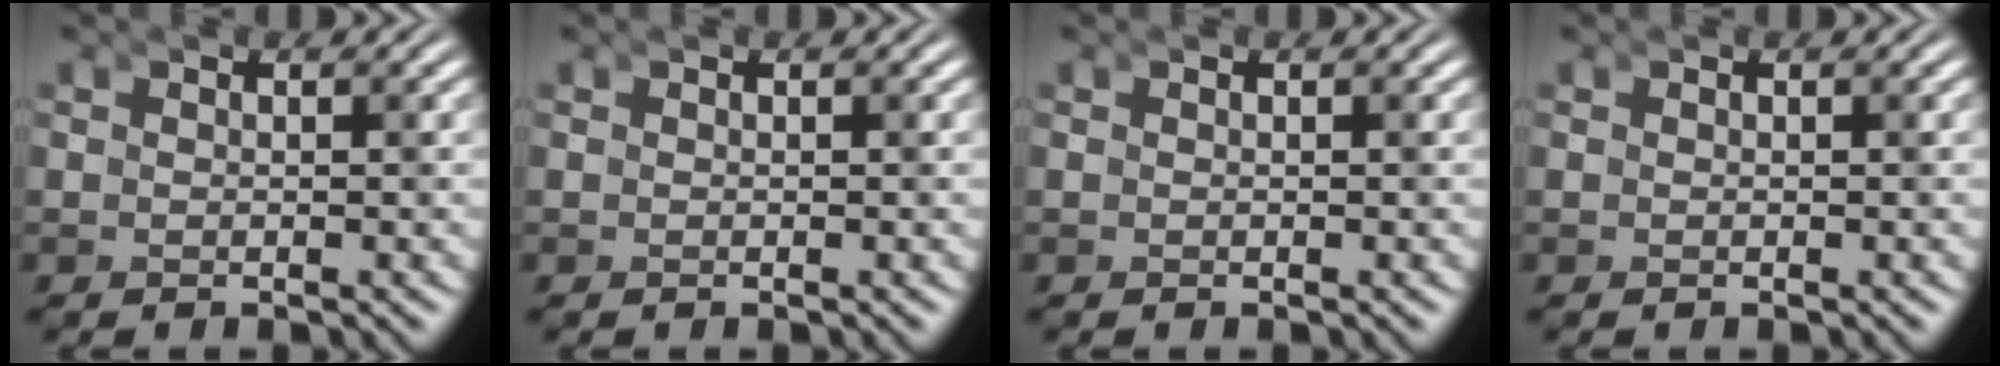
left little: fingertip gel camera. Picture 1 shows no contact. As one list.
[{"total": 0.0}, {"total": 0.0}, {"total": 0.0}]